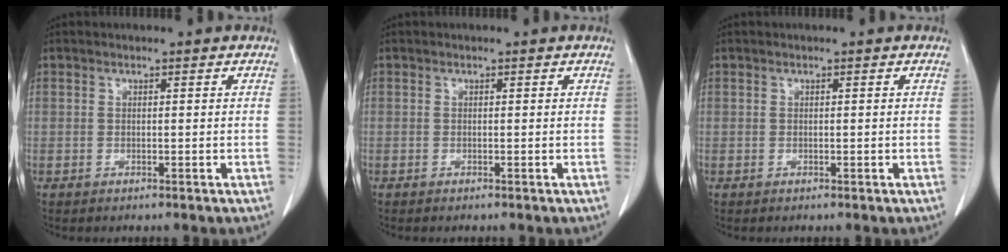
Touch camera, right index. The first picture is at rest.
{"total": 0.0}
{"total": 0.0}